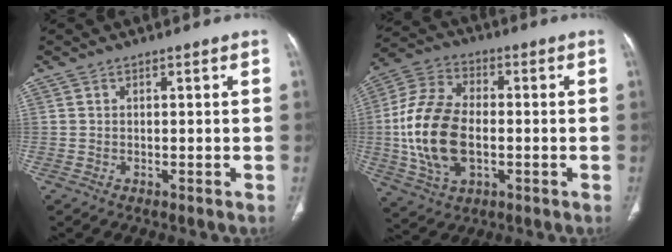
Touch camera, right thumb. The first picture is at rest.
{"total": 16.8, "force": [-1.6, 10.2, 13.3], "torque": [-0.269, 0.014, -0.025]}